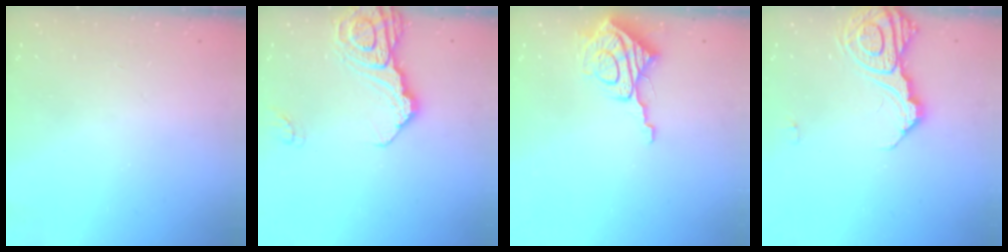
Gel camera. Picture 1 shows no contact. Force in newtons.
{"total": 14.0, "press": 13.9, "slide": 1.6}
{"total": 10.5, "press": 10.4, "slide": 1.2}
{"total": 14.0, "press": 13.9, "slide": 1.1}